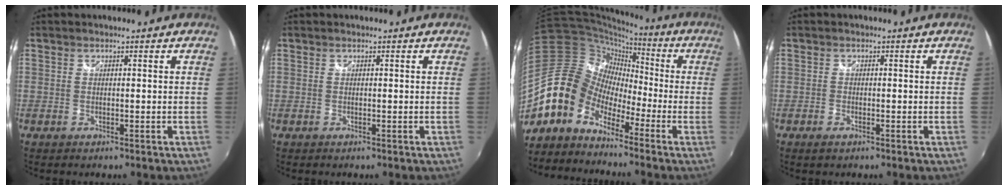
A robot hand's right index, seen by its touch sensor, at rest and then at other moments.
{"total": 0.0}
{"total": 13.6, "force": [-7.9, 9.9, 5.0], "torque": [-0.103, 0.031, -0.171]}
{"total": 1.3, "force": [-1.0, 0.6, 0.7], "torque": [-0.015, -0.003, -0.018]}